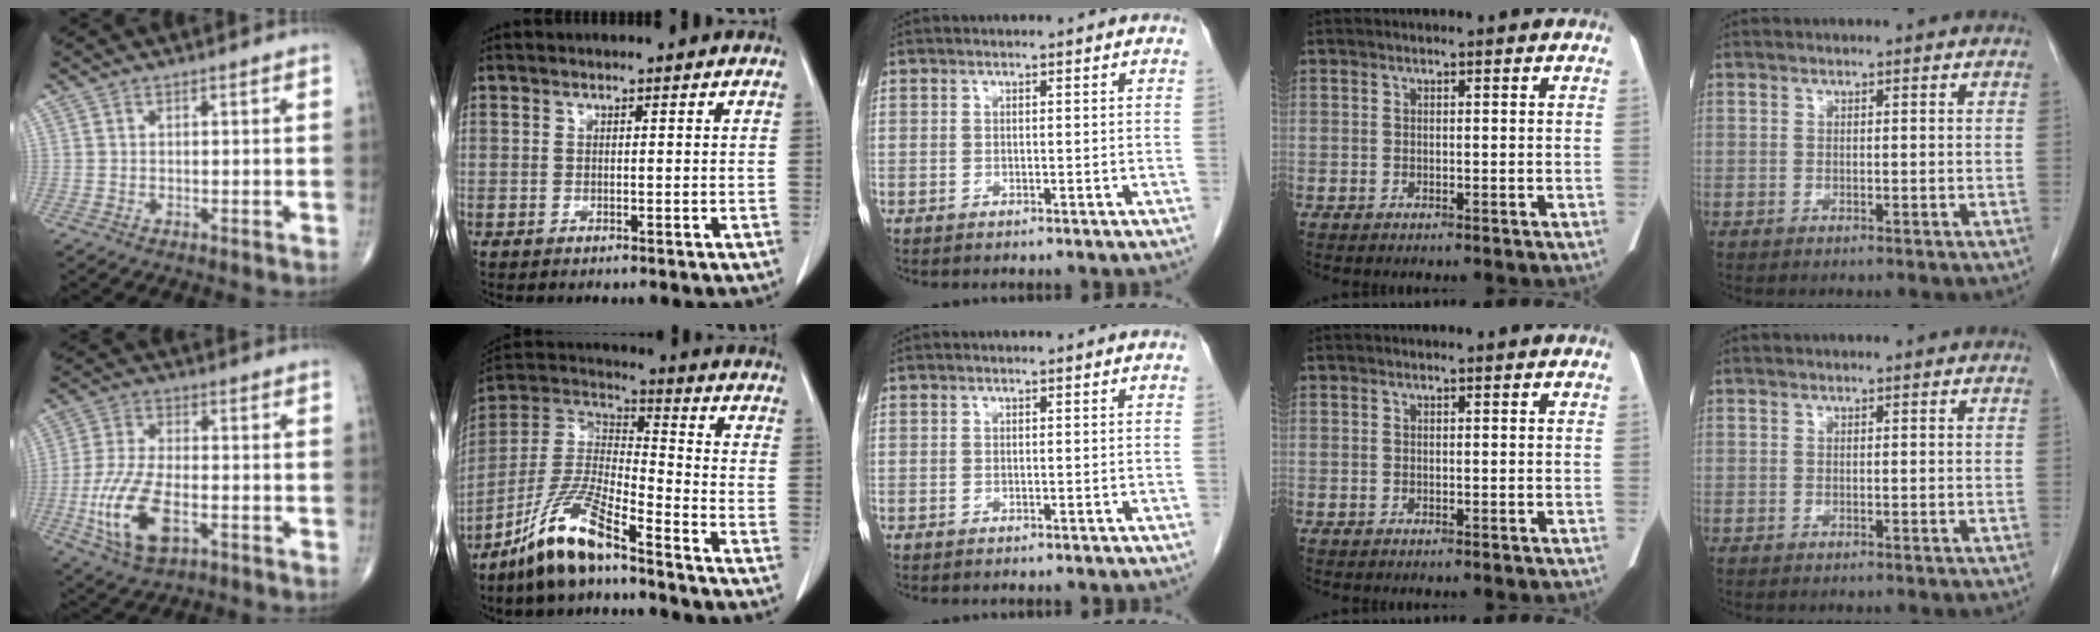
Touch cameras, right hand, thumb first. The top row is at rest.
{"thumb": {"total": 13.0, "force": [-4.0, 6.3, 10.6], "torque": [-0.221, 0.007, -0.070]}, "index": {"total": 12.0, "force": [-8.7, 1.8, 8.1], "torque": [-0.176, -0.005, -0.171]}}